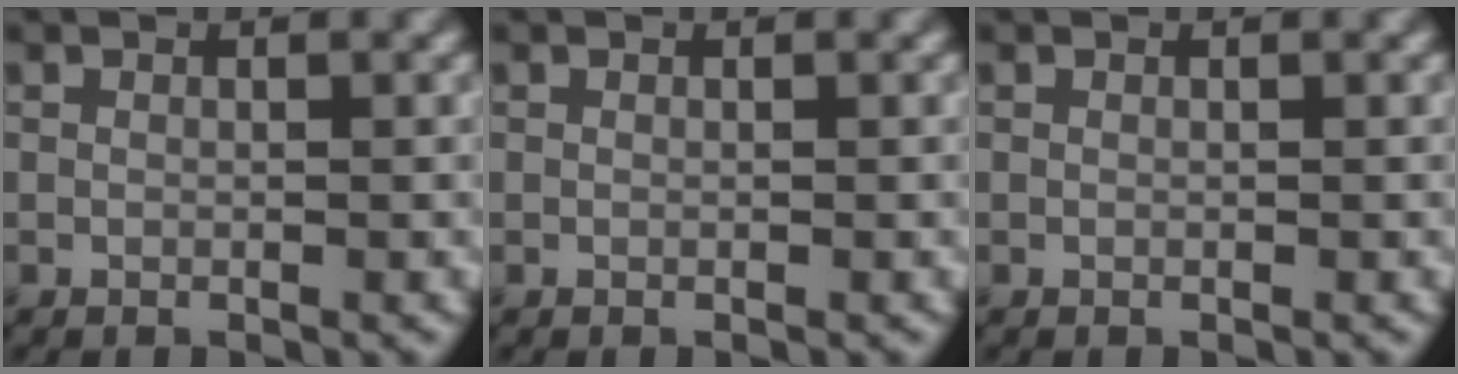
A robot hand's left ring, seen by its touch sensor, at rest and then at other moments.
{"total": 0.0}
{"total": 0.0}